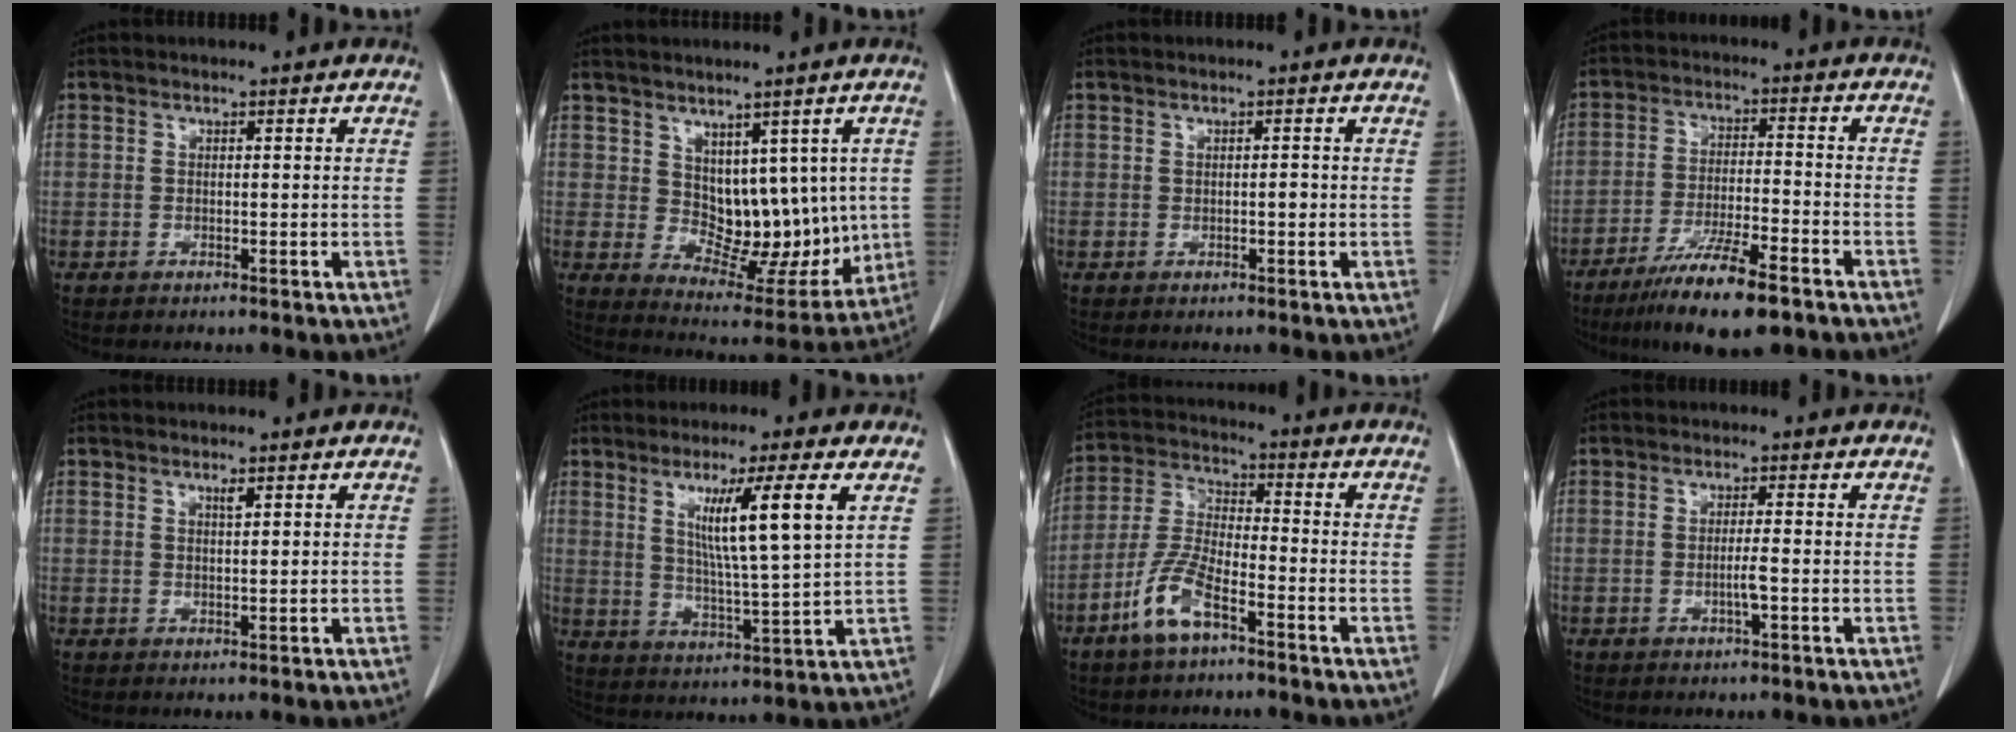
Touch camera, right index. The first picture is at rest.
{"total": 10.9, "force": [1.6, 6.7, 8.4], "torque": [-0.094, 0.003, 0.047]}
{"total": 0.8, "force": [-0.2, 0.3, 0.7], "torque": [-0.010, 0.001, -0.003]}
{"total": 12.1, "force": [-8.3, 1.5, 8.7], "torque": [-0.151, -0.028, -0.139]}
{"total": 1.0, "force": [0.6, 0.0, 0.8], "torque": [-0.014, -0.005, 0.011]}
{"total": 10.4, "force": [4.0, -0.8, 9.6], "torque": [-0.163, -0.013, 0.070]}
{"total": 8.6, "force": [-5.1, 2.3, 6.5], "torque": [-0.146, -0.003, -0.104]}
{"total": 2.1, "force": [-0.6, -0.2, 2.0], "torque": [-0.040, -0.002, -0.012]}